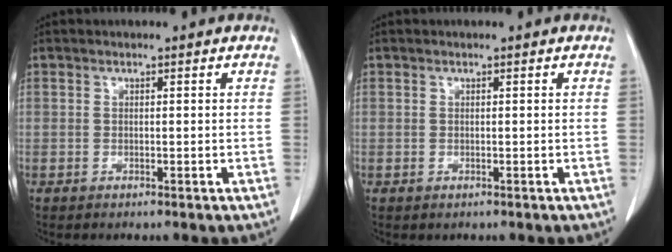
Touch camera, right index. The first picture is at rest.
{"total": 0.0}